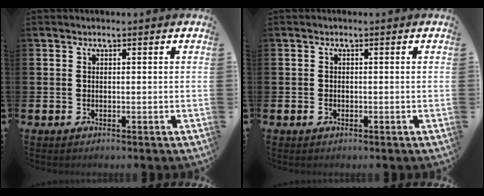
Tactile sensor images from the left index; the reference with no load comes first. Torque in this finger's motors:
{"motor_torque": [0.21, 0.12, 0.00, 0.02]}